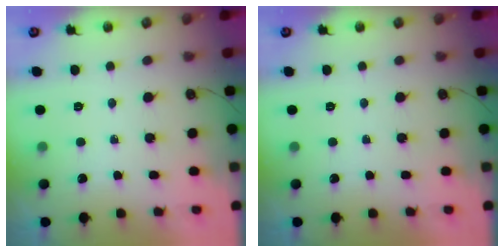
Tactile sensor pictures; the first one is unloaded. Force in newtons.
{"total": 0.0}